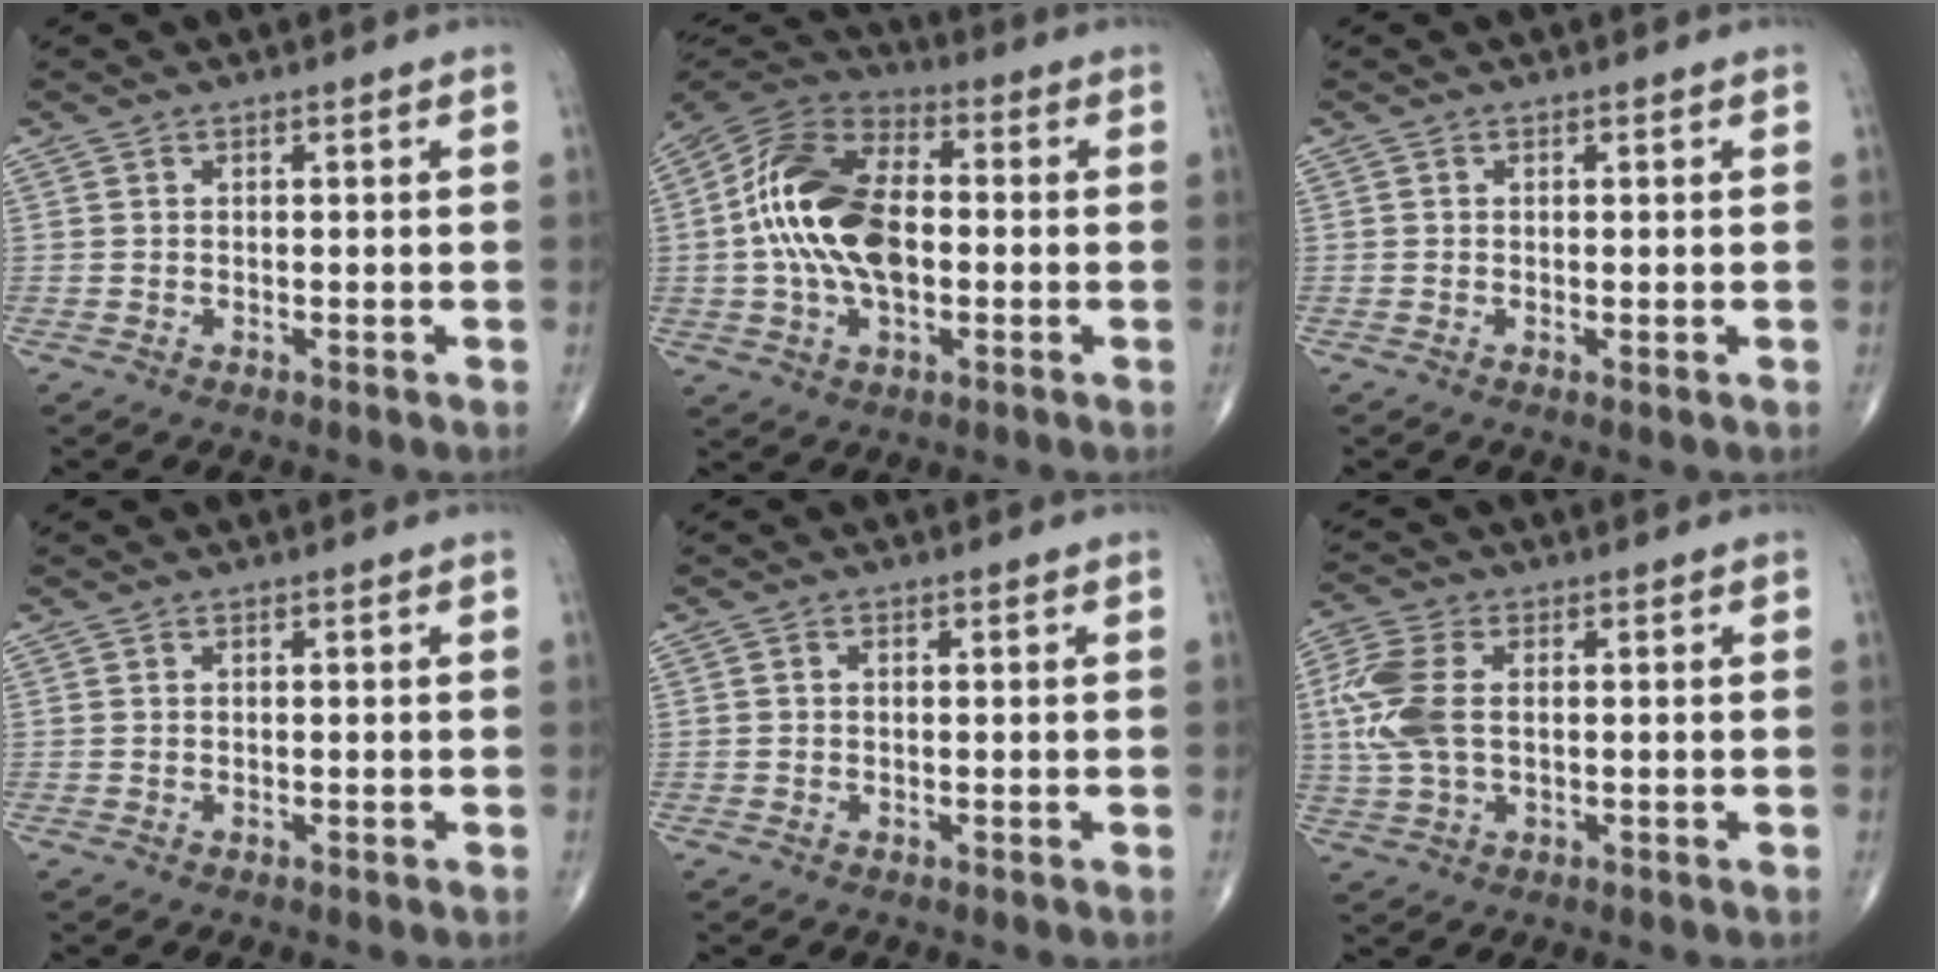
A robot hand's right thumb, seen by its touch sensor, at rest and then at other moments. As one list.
[{"total": 18.2, "force": [-0.3, 10.7, 14.7], "torque": [-0.274, 0.026, -0.013]}, {"total": 0.5, "force": [-0.1, 0.1, 0.5], "torque": [-0.014, -0.004, -0.003]}, {"total": 0.0}, {"total": 0.5, "force": [0.0, 0.4, 0.3], "torque": [-0.005, 0.001, -0.002]}, {"total": 9.6, "force": [0.8, 5.6, 7.8], "torque": [-0.201, 0.010, 0.018]}]